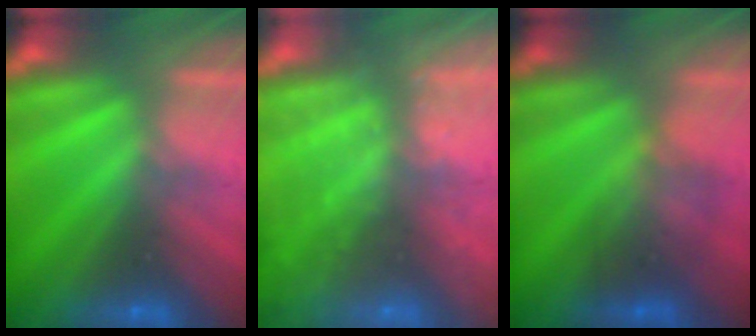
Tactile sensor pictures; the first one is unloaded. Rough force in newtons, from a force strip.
{"total": 8.0}
{"total": 2.4}